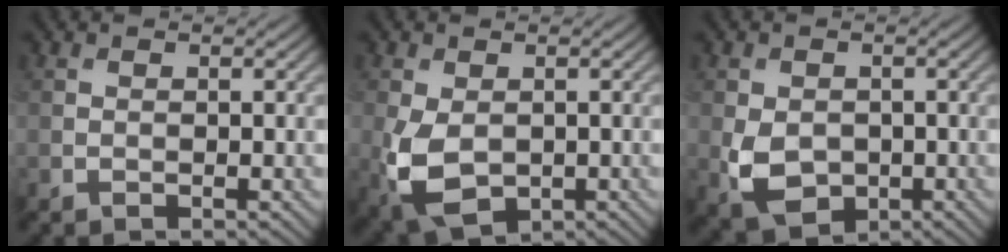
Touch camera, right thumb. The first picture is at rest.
{"total": 7.1, "force": [-1.3, 4.7, 5.1], "torque": [-0.145, -0.022, -0.019]}
{"total": 5.0, "force": [-1.1, 3.8, 3.1], "torque": [-0.075, -0.008, -0.020]}